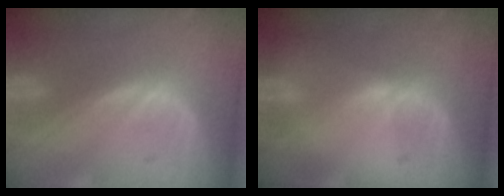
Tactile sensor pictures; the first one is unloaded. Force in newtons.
{"total": 0.8, "press": 0.8, "slide": 0.4}